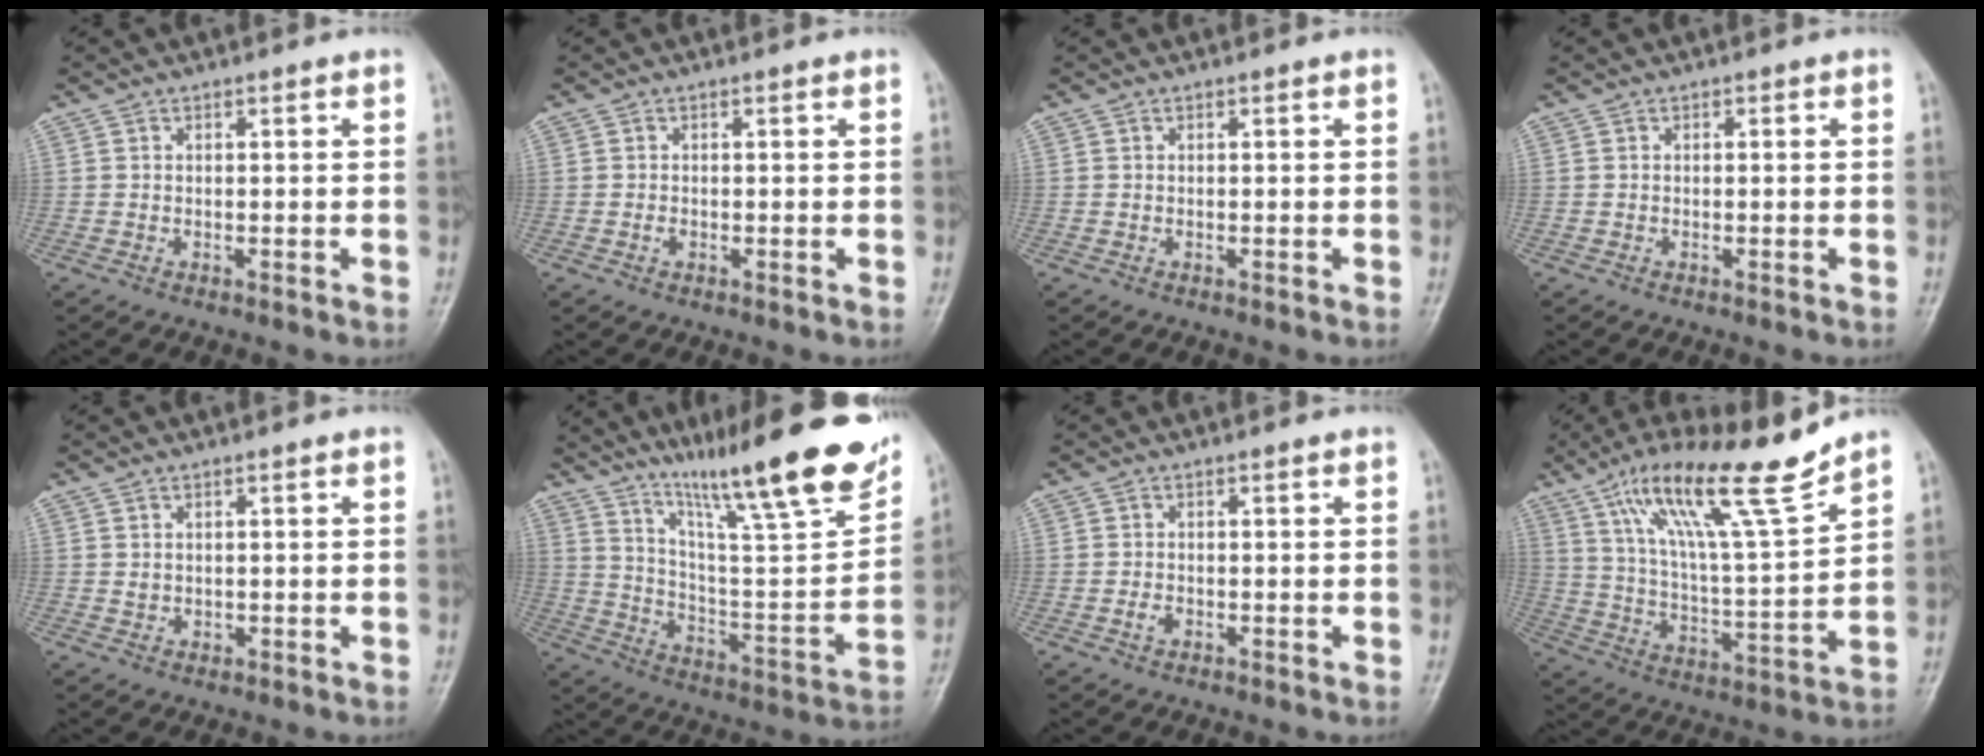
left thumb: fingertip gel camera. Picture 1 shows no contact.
{"total": 0.8, "force": [0.1, 0.4, 0.7], "torque": [-0.012, 0.005, 0.004]}
{"total": 0.0}
{"total": 0.0}
{"total": 1.4, "force": [0.8, 0.7, 0.9], "torque": [-0.008, -0.007, 0.017]}
{"total": 26.2, "force": [17.6, 4.0, 19.0], "torque": [-0.273, -0.070, 0.285]}
{"total": 1.4, "force": [0.0, 0.8, 1.1], "torque": [-0.016, 0.005, 0.003]}
{"total": 19.2, "force": [13.1, 2.2, 13.9], "torque": [-0.223, -0.060, 0.229]}